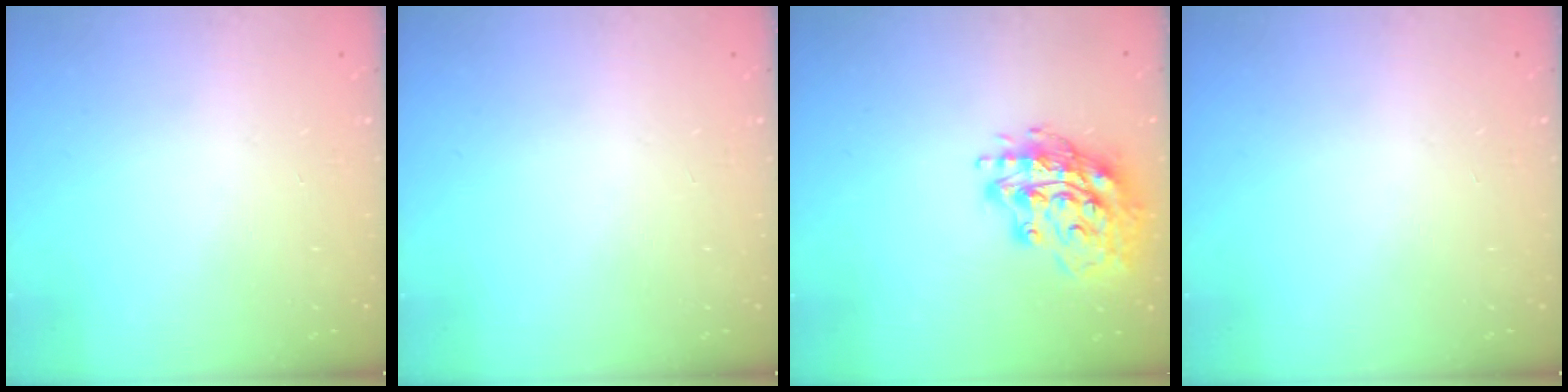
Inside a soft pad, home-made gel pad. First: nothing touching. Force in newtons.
{"total": 0.0}
{"total": 16.9, "press": 16.8, "slide": 1.5}
{"total": 0.0}